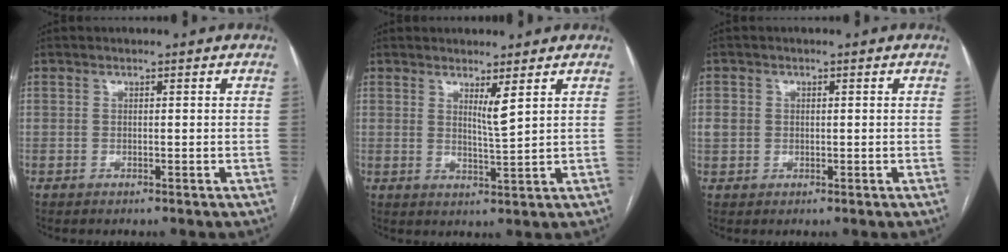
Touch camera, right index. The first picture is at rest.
{"total": 2.9, "force": [1.7, -0.4, 2.3], "torque": [-0.042, -0.017, 0.033]}
{"total": 2.5, "force": [0.2, 2.3, 0.9], "torque": [-0.018, 0.012, 0.009]}